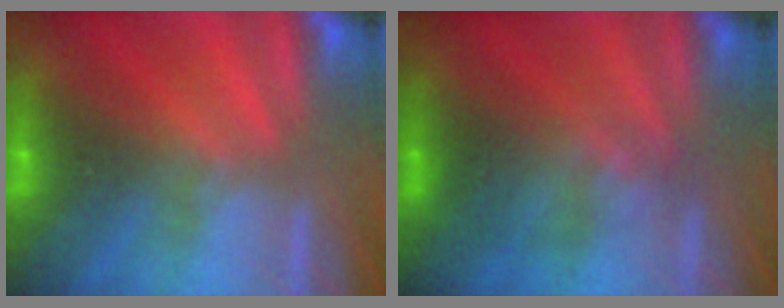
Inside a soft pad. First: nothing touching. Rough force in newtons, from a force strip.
{"total": 2.3}